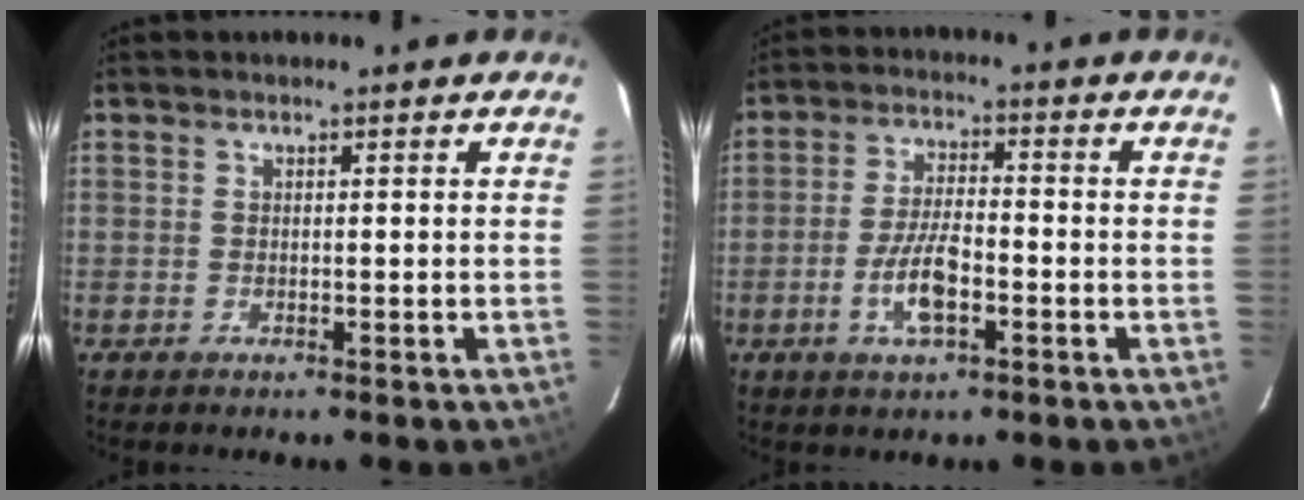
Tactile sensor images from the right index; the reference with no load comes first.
{"total": 7.6, "force": [-2.9, 2.7, 6.5], "torque": [-0.133, -0.003, -0.054]}